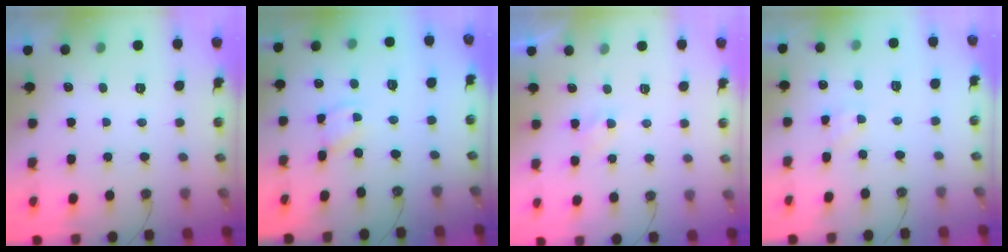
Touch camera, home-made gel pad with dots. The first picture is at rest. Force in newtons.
{"total": 1.8, "press": 1.8, "slide": 0.3}
{"total": 2.8, "press": 2.7, "slide": 0.6}
{"total": 4.3, "press": 4.3, "slide": 0.6}